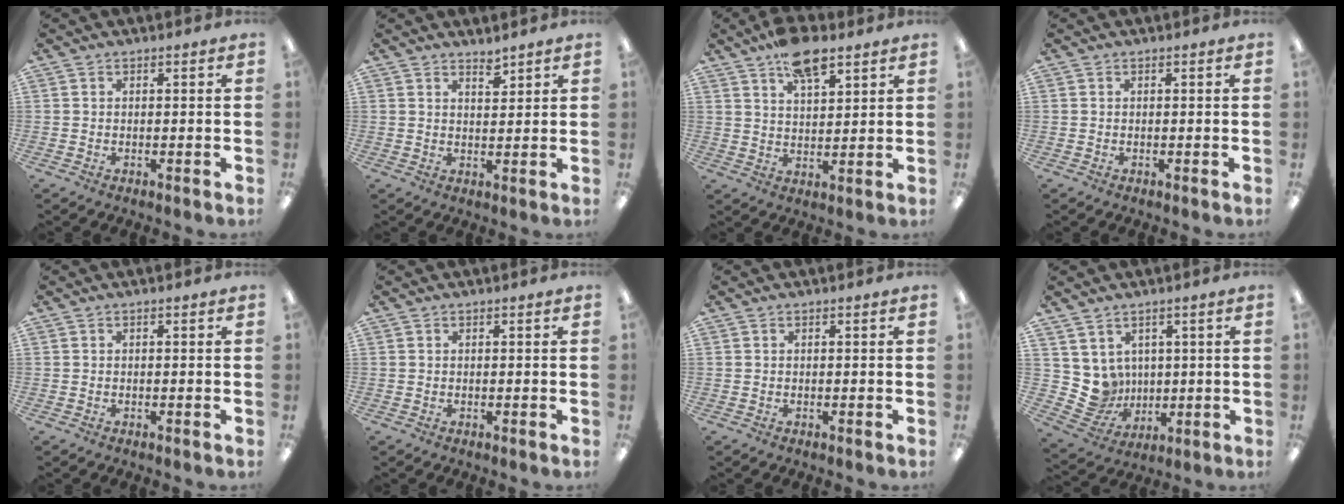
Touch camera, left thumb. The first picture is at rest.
{"total": 2.9, "force": [2.7, 0.7, 0.8], "torque": [-0.004, -0.020, 0.047]}
{"total": 9.7, "force": [6.8, 4.0, 5.6], "torque": [-0.094, -0.028, 0.120]}
{"total": 0.0}
{"total": 0.0}
{"total": 0.0}
{"total": 0.0}
{"total": 7.3, "force": [2.8, 6.7, 0.7], "torque": [-0.043, -0.025, 0.063]}